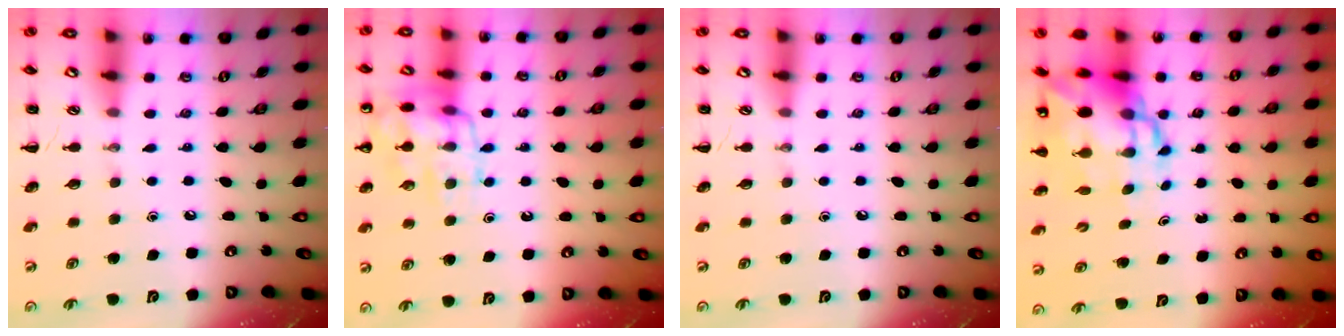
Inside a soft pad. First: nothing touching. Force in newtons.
{"total": 14.0, "press": 14.0, "slide": 1.3}
{"total": 0.0}
{"total": 10.2, "press": 9.8, "slide": 2.7}